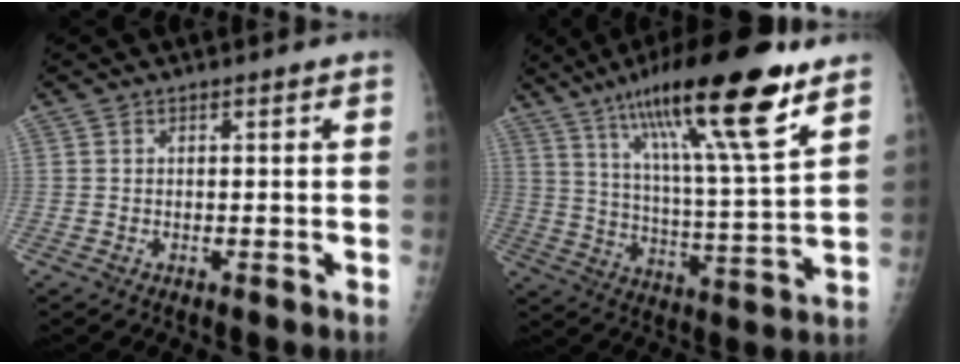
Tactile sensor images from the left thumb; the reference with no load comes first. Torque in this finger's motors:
{"motor_torque": [1.00, 0.22, 1.46, -1.30, 0.50]}